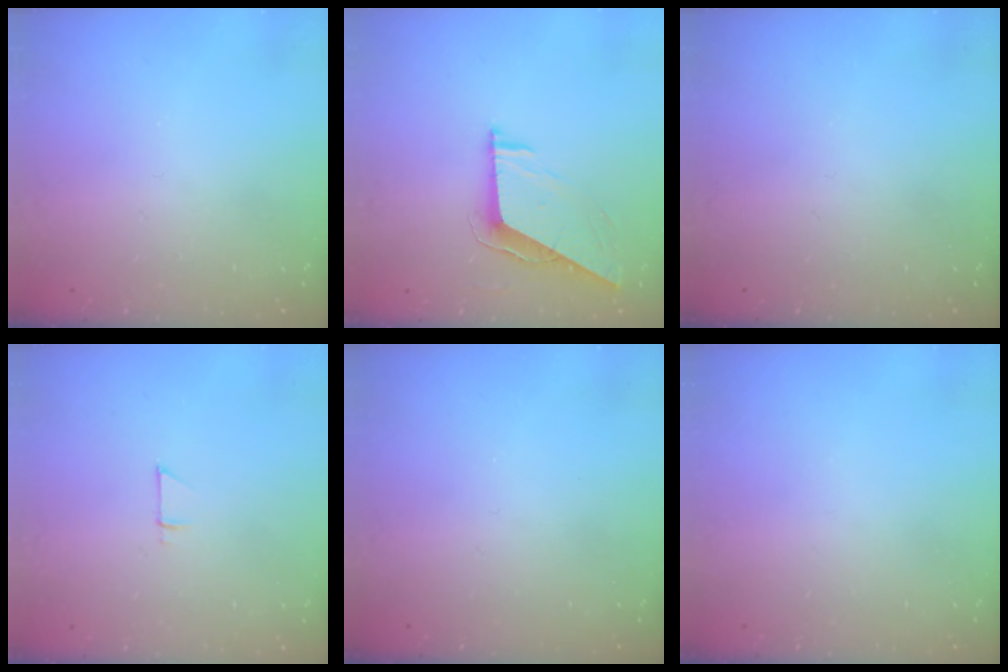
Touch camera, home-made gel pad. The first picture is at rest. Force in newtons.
{"total": 7.5, "press": 7.5, "slide": 0.1}
{"total": 0.0}
{"total": 3.5, "press": 3.4, "slide": 0.4}
{"total": 0.0}
{"total": 0.0}